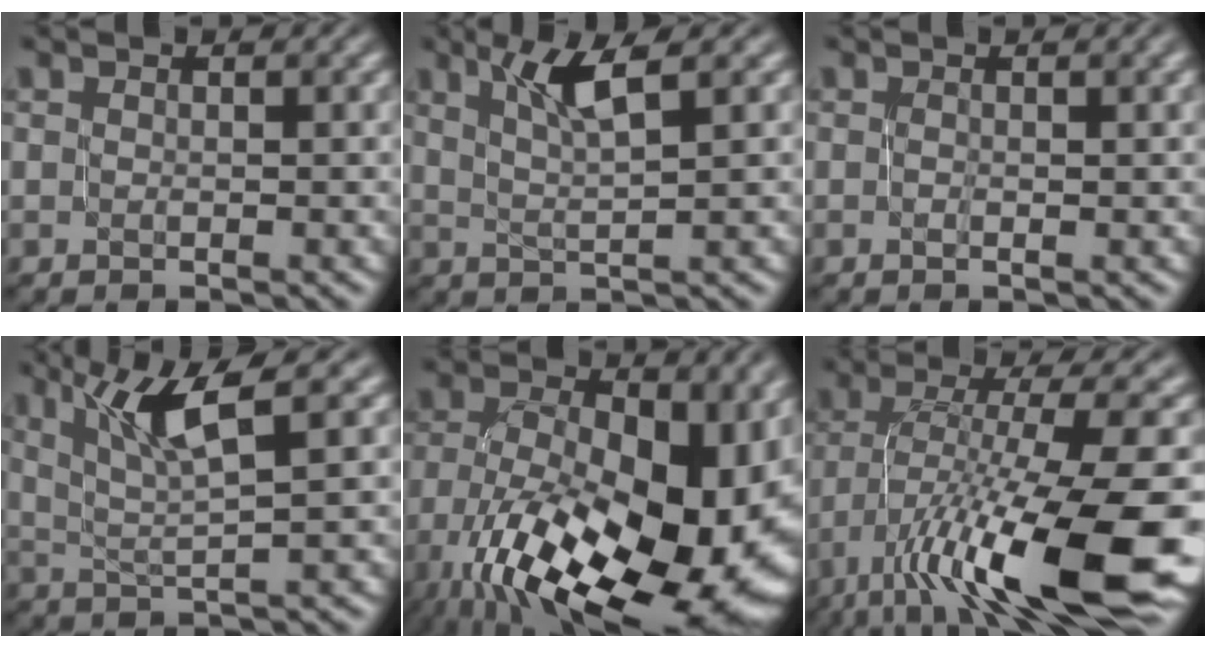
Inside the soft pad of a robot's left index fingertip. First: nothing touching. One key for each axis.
{"total": 3.8, "fx": 1.9, "fy": 0.4, "fz": 3.3, "tx": -0.063, "ty": 0.003, "tz": 0.038}
{"total": 1.1, "fx": 0.0, "fy": 0.3, "fz": 1.1, "tx": -0.018, "ty": 0.001, "tz": -0.001}
{"total": 5.0, "fx": 2.3, "fy": 0.5, "fz": 4.4, "tx": -0.089, "ty": 0.007, "tz": 0.049}
{"total": 18.6, "fx": -6.5, "fy": 9.6, "fz": 14.5, "tx": -0.233, "ty": -0.006, "tz": -0.094}
{"total": 14.9, "fx": -6.9, "fy": 3.6, "fz": 12.6, "tx": -0.224, "ty": 0.001, "tz": -0.109}